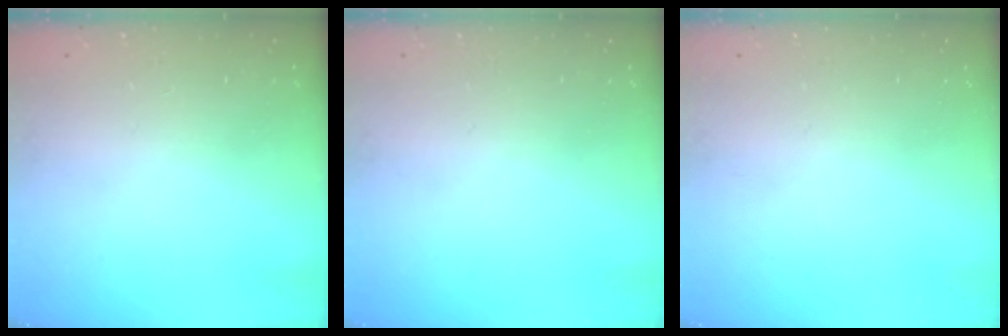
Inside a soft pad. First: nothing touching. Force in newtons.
{"total": 0.0}
{"total": 0.0}